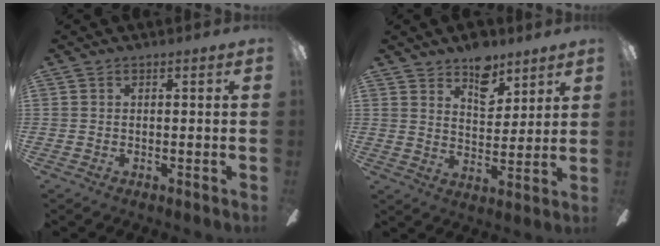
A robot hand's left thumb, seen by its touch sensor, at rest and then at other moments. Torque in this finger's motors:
{"motor_torque": [0.38, -0.20, 0.51, -0.62, 0.01]}